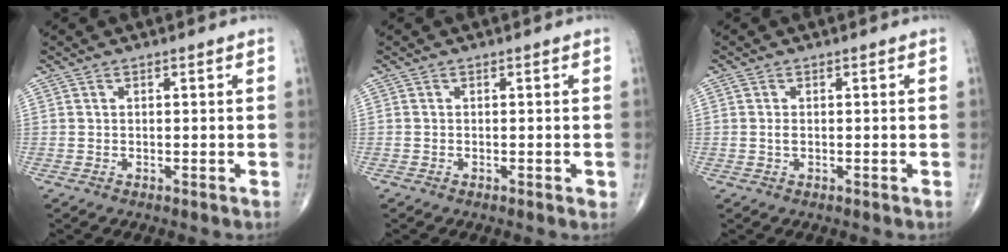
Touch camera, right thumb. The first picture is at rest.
{"total": 0.7, "force": [-0.4, 0.2, 0.6], "torque": [-0.008, -0.002, -0.008]}
{"total": 1.1, "force": [0.0, 0.7, 0.9], "torque": [-0.021, 0.001, 0.001]}